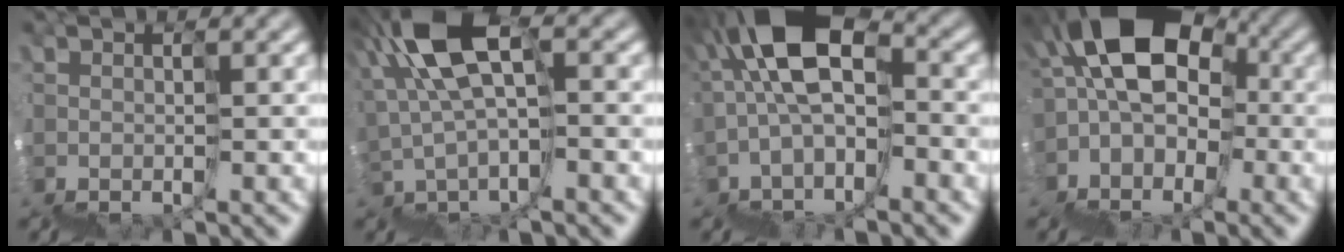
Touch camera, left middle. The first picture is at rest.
{"total": 6.7, "force": [3.6, 3.2, 4.8], "torque": [-0.107, 0.030, 0.051]}
{"total": 7.4, "force": [0.6, 4.5, 5.8], "torque": [-0.090, 0.044, 0.001]}
{"total": 9.0, "force": [0.6, 7.4, 5.2], "torque": [-0.055, 0.030, -0.002]}